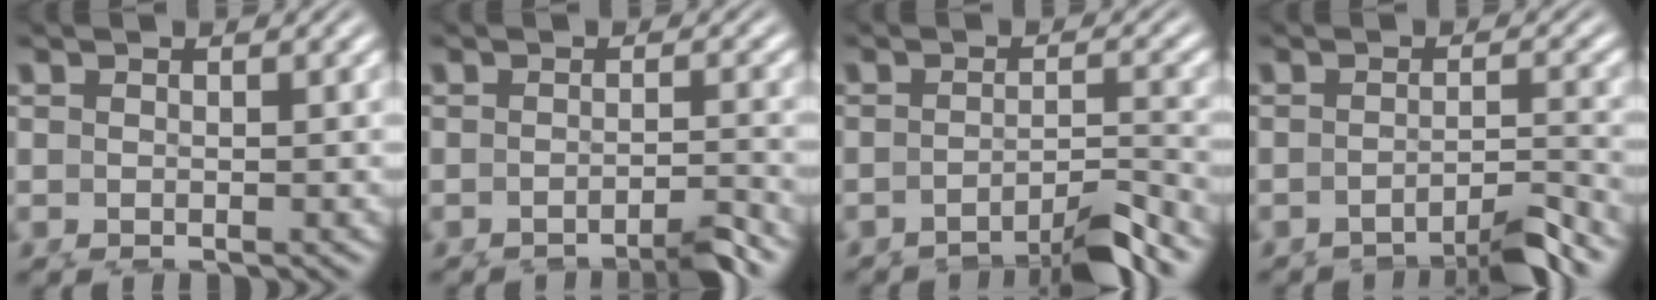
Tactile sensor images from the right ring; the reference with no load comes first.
{"total": 2.9, "force": [-2.4, -0.2, 1.5], "torque": [-0.012, 0.000, -0.039]}
{"total": 5.7, "force": [-4.6, 1.3, 3.0], "torque": [-0.029, -0.010, -0.069]}
{"total": 4.2, "force": [-3.6, 0.1, 2.0], "torque": [-0.012, -0.002, -0.057]}